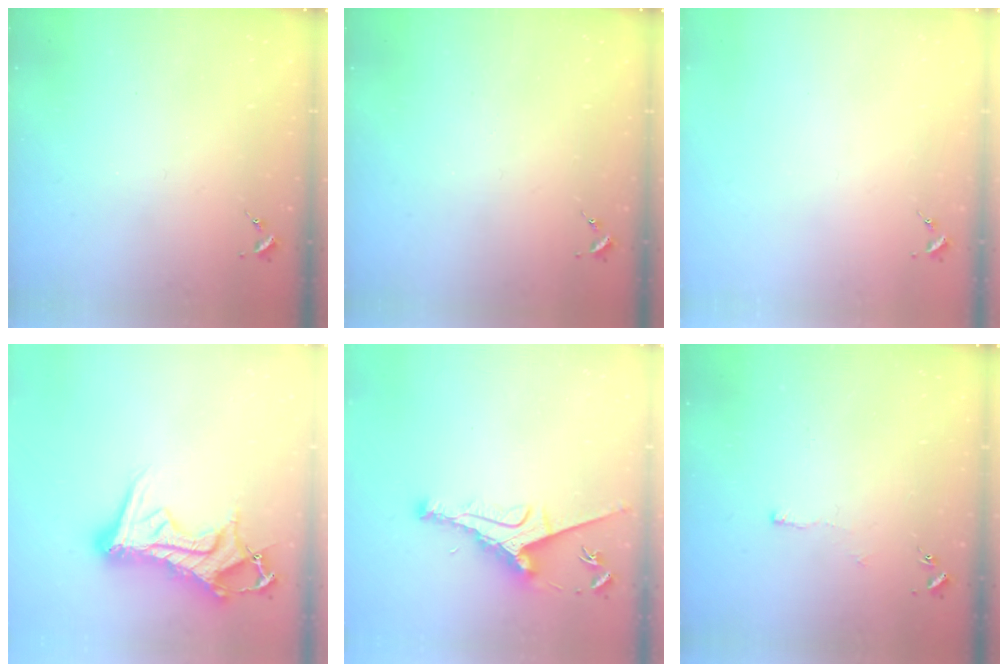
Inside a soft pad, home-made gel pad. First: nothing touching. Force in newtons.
{"total": 0.0}
{"total": 0.0}
{"total": 15.8, "press": 15.7, "slide": 1.6}
{"total": 9.6, "press": 9.6, "slide": 0.7}
{"total": 2.8, "press": 2.8, "slide": 0.6}